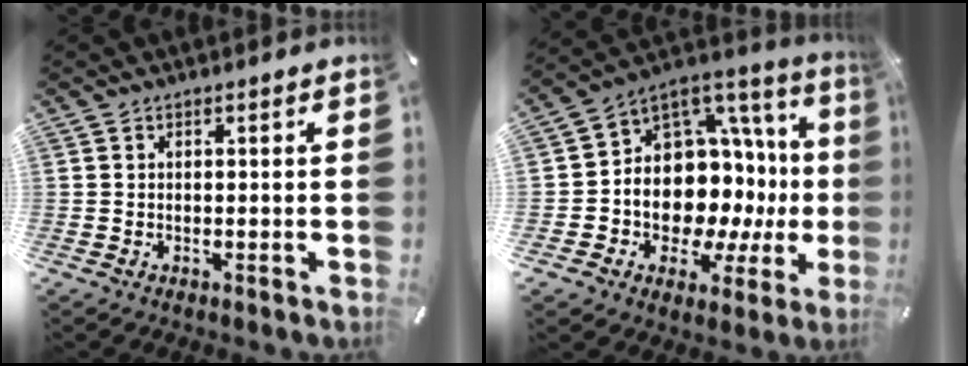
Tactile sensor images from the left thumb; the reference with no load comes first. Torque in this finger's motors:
{"motor_torque": [1.64, 3.16, 0.37, 0.22, 0.10]}